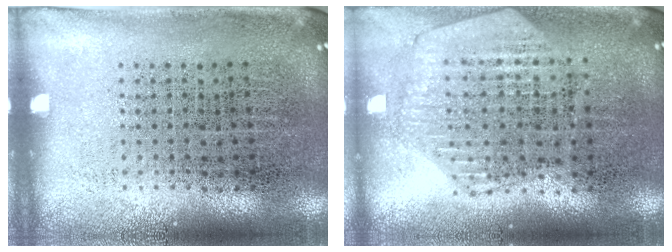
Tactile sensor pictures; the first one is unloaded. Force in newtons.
{"total": 1.1, "press": 1.1, "slide": 0.1}